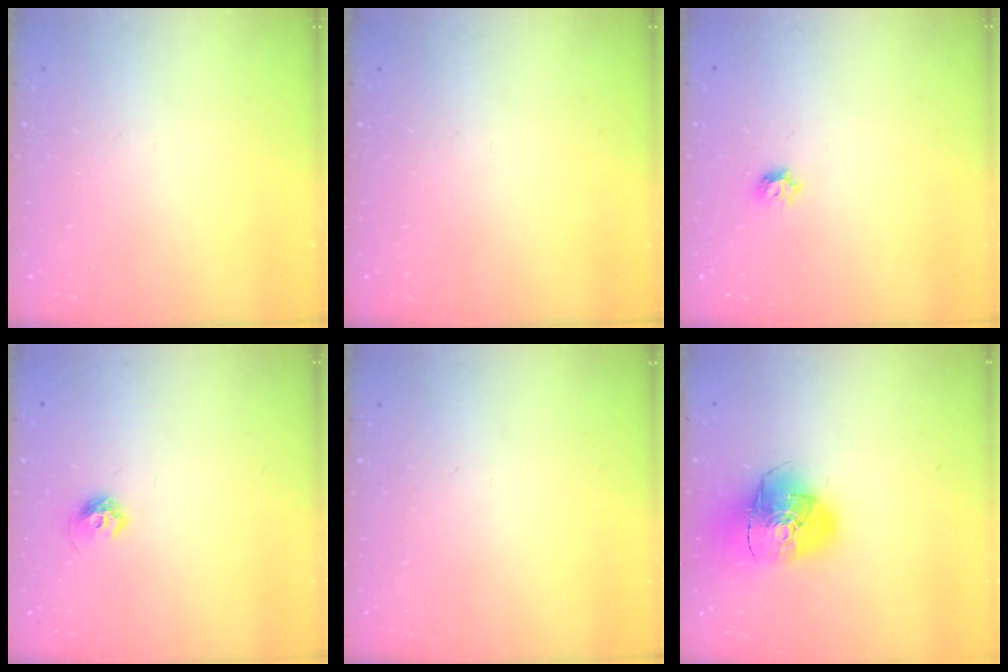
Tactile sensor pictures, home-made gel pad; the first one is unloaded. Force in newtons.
{"total": 0.0}
{"total": 6.1, "press": 6.0, "slide": 1.1}
{"total": 6.1, "press": 6.0, "slide": 1.1}
{"total": 0.0}
{"total": 15.6, "press": 15.4, "slide": 2.4}